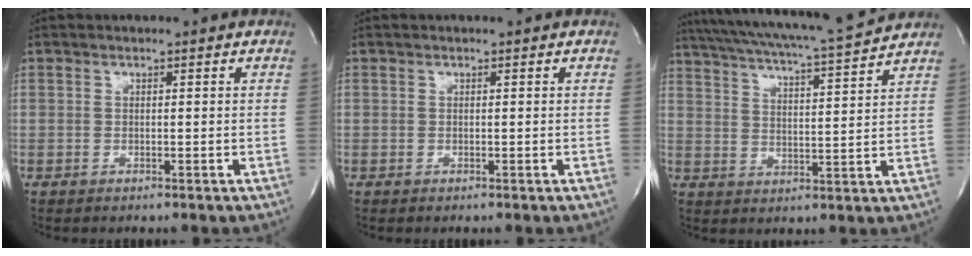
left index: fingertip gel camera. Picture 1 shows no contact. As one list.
[{"total": 0.0}, {"total": 16.4, "force": [14.8, 0.0, 7.0], "torque": [-0.134, 0.001, 0.219]}]